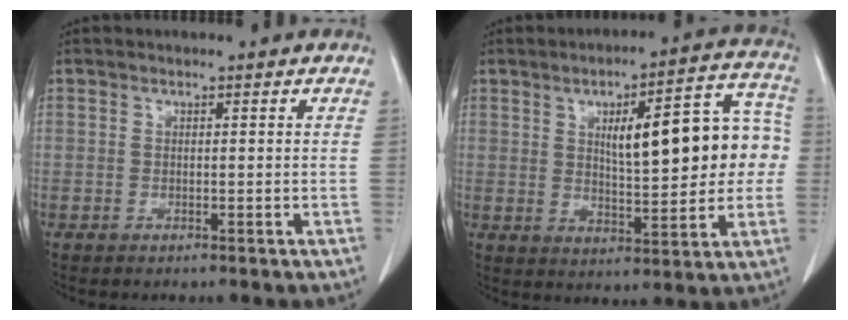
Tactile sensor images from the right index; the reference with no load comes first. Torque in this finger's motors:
{"motor_torque": [1.15, 0.71, 0.76, 0.14]}